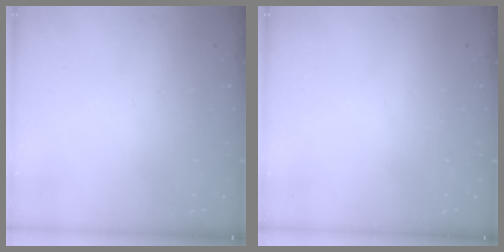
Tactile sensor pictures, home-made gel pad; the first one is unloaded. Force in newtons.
{"total": 0.0}